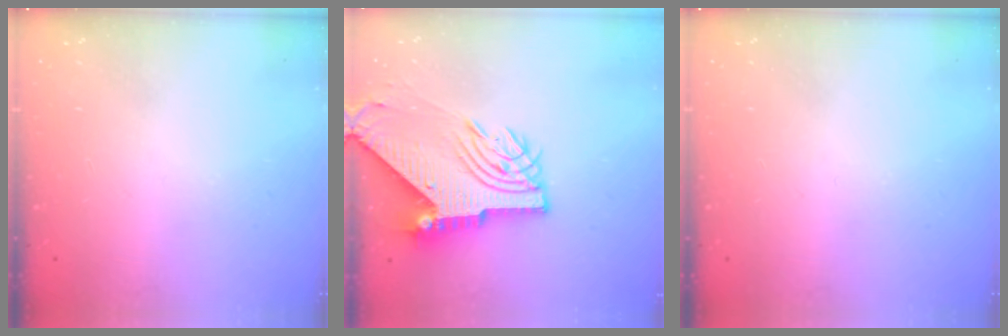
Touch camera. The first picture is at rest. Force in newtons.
{"total": 13.2, "press": 13.1, "slide": 1.6}
{"total": 0.0}